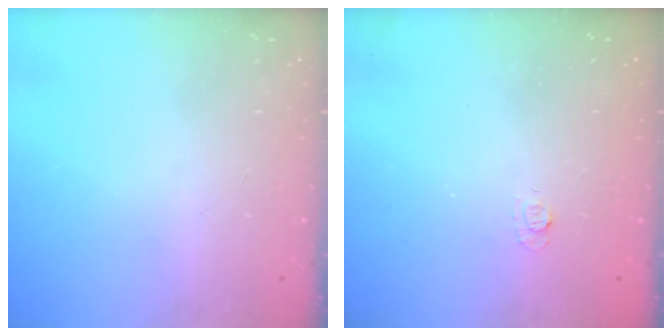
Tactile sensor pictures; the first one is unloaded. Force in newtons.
{"total": 3.7, "press": 3.6, "slide": 1.0}